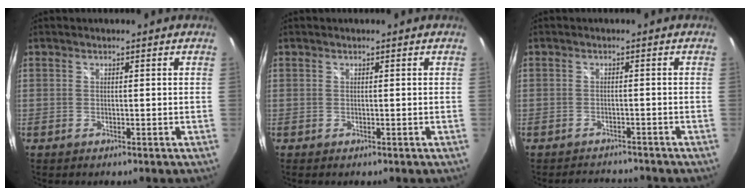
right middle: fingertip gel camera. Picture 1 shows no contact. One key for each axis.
{"total": 0.0}
{"total": 4.3, "fx": -4.1, "fy": 1.2, "fz": 0.6, "tx": -0.017, "ty": 0.006, "tz": -0.057}